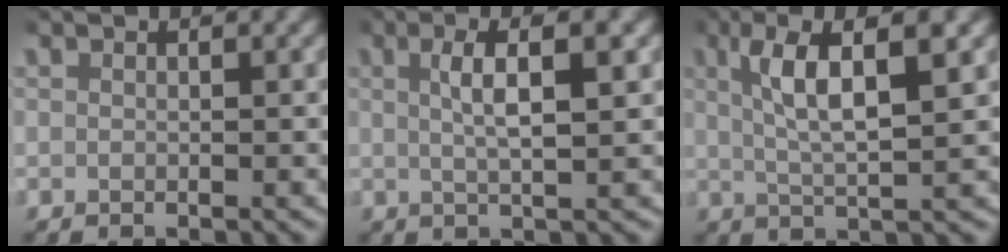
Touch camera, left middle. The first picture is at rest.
{"total": 3.7, "force": [1.0, 0.3, 3.6], "torque": [-0.058, 0.007, 0.019]}
{"total": 5.6, "force": [1.8, 1.0, 5.2], "torque": [-0.087, 0.012, 0.030]}